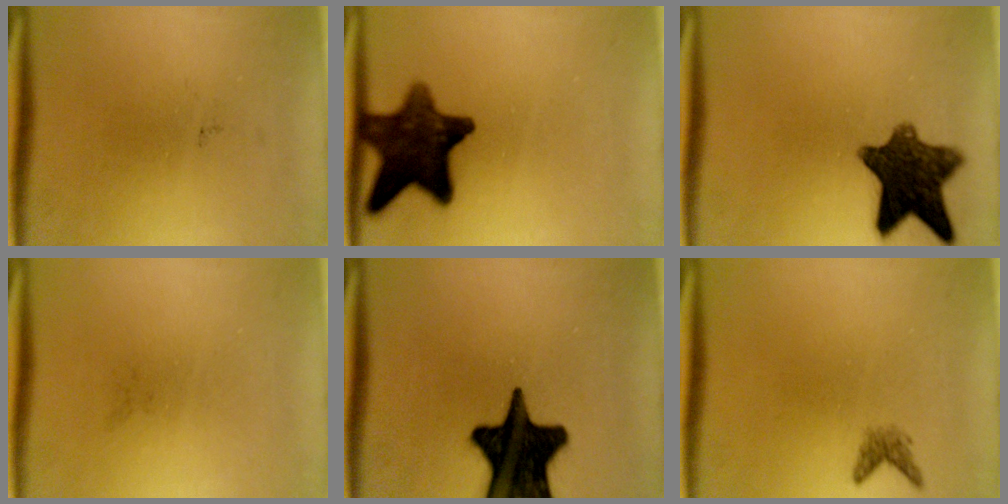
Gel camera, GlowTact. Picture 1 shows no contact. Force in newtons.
{"total": 12.2}
{"total": 11.0}
{"total": 0.0}
{"total": 18.9}
{"total": 1.4}